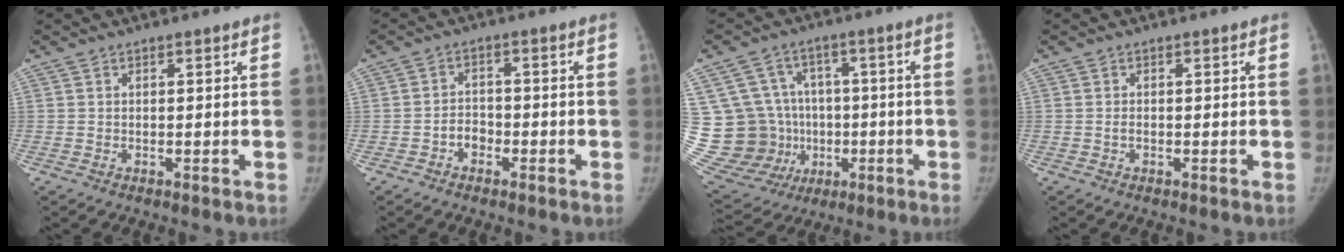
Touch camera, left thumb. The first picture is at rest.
{"total": 3.3, "force": [-1.6, 2.5, 1.5], "torque": [-0.008, 0.015, -0.032]}
{"total": 21.4, "force": [-0.1, 19.6, 8.6], "torque": [-0.182, 0.044, 0.034]}
{"total": 0.7, "force": [-0.1, 0.5, 0.5], "torque": [-0.012, 0.000, -0.004]}